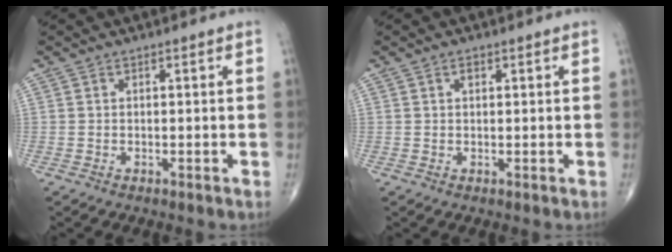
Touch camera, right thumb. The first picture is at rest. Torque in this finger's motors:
{"motor_torque": [0.10, -0.02, -0.06, -0.10, 0.01]}